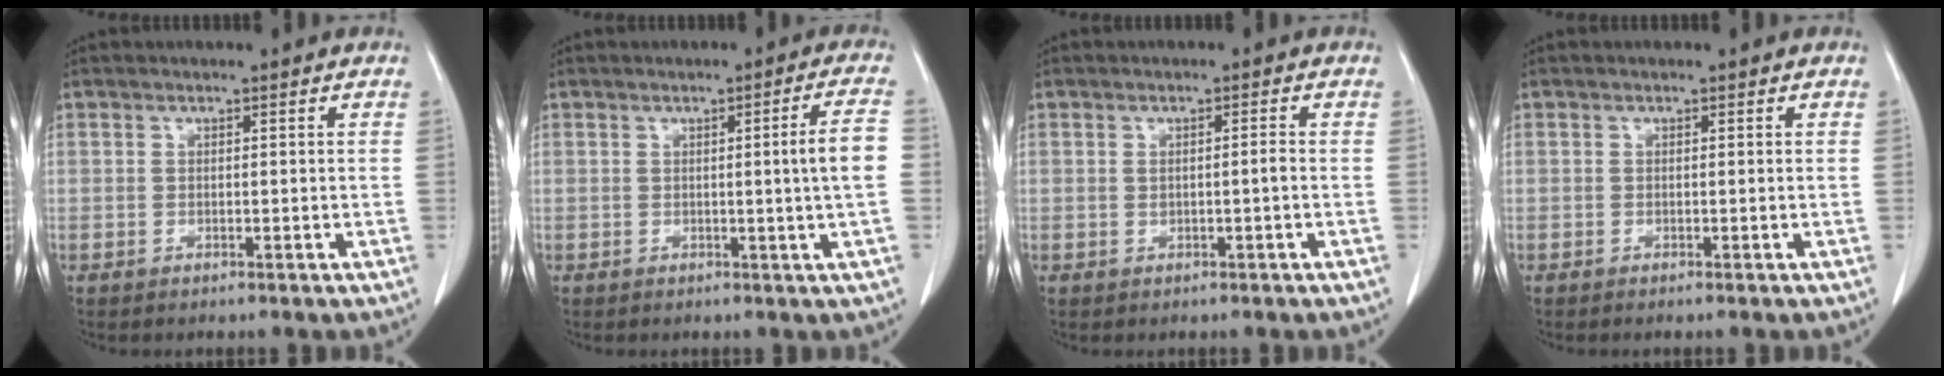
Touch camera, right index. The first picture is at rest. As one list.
[{"total": 4.8, "force": [-0.1, -0.6, 4.8], "torque": [-0.063, -0.001, -0.004]}, {"total": 0.9, "force": [-0.1, -0.1, 0.9], "torque": [-0.017, -0.001, 0.001]}, {"total": 0.0}]